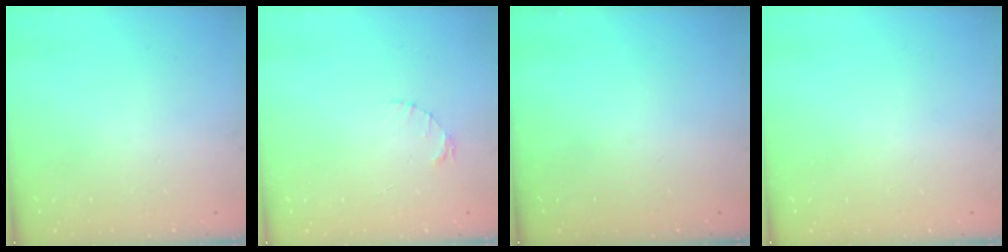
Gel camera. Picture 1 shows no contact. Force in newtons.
{"total": 1.6, "press": 1.5, "slide": 0.3}
{"total": 0.0}
{"total": 0.0}